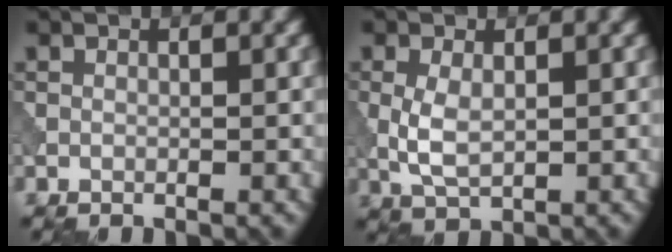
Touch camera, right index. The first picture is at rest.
{"total": 3.0, "force": [0.0, 1.6, 2.5], "torque": [-0.060, -0.001, 0.004]}